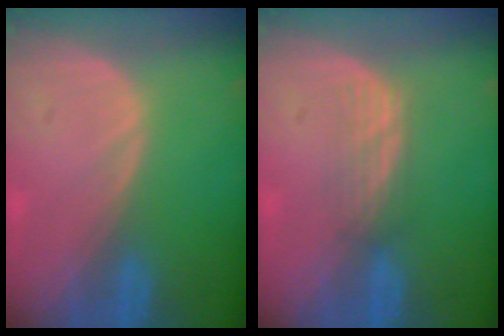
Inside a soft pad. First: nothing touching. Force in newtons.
{"total": 3.1, "press": 2.7, "slide": 1.6}